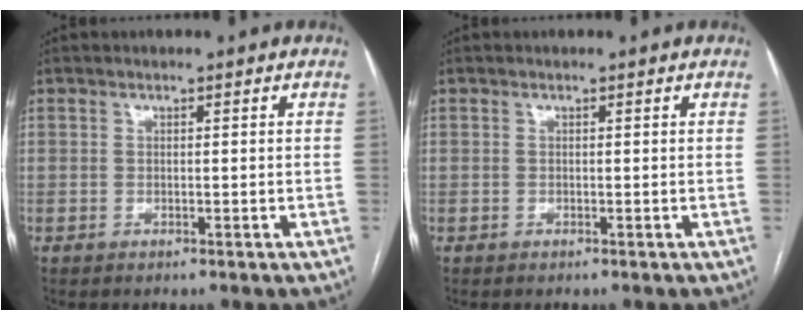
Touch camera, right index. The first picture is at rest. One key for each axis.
{"total": 0.0}